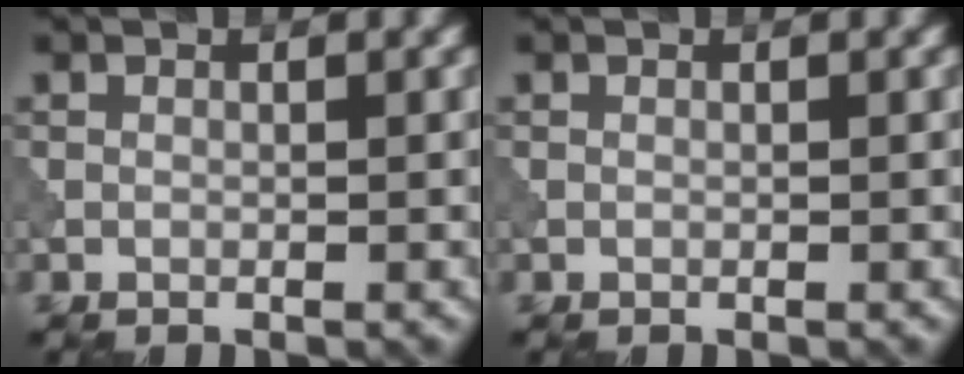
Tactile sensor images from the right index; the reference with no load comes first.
{"total": 0.0}